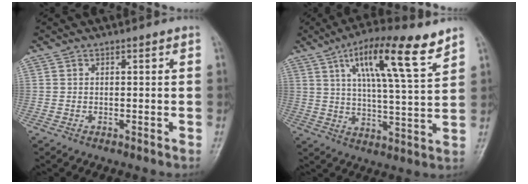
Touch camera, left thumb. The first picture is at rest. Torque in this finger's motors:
{"motor_torque": [0.50, 0.46, 1.66, -1.11, 0.30]}